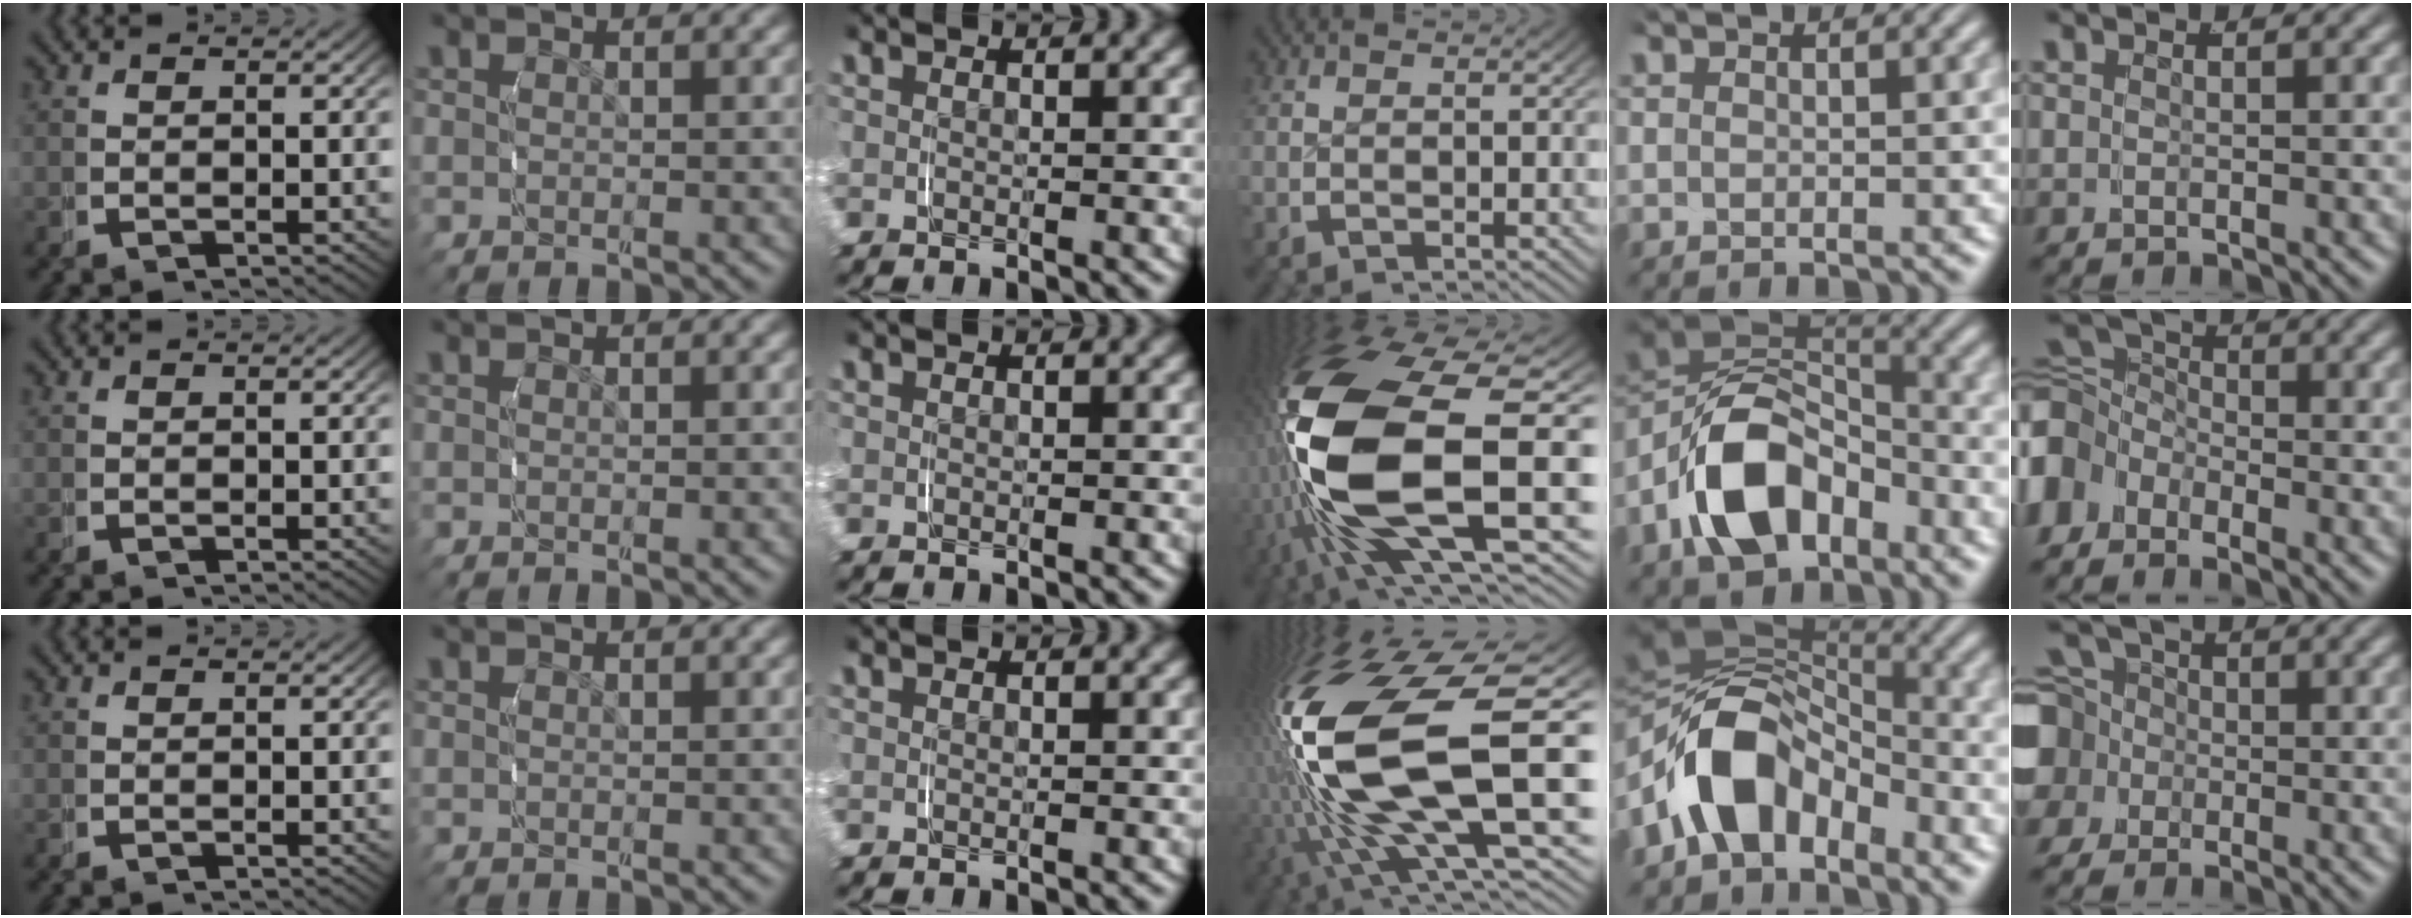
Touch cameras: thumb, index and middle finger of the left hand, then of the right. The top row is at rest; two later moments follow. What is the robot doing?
{"motion": "grasp_and_lifting", "object": "knife"}